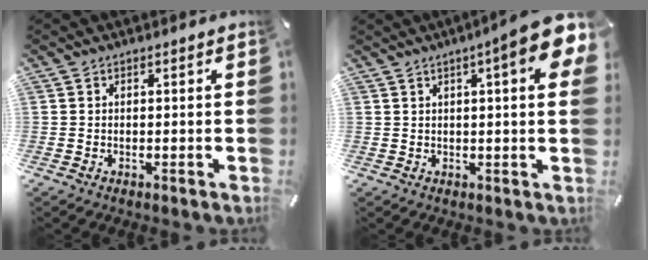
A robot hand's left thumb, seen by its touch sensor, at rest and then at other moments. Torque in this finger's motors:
{"motor_torque": [2.54, 2.47, 1.72, -1.05, 0.14]}